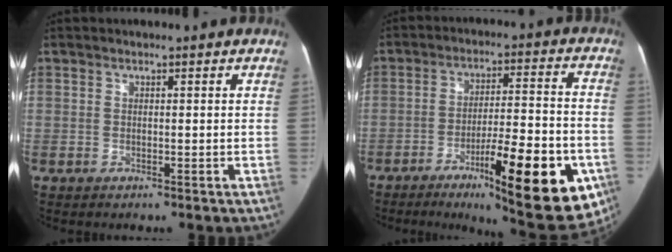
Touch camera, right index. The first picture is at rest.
{"total": 20.3, "force": [-9.2, 3.4, 17.8], "torque": [-0.202, -0.007, -0.127]}